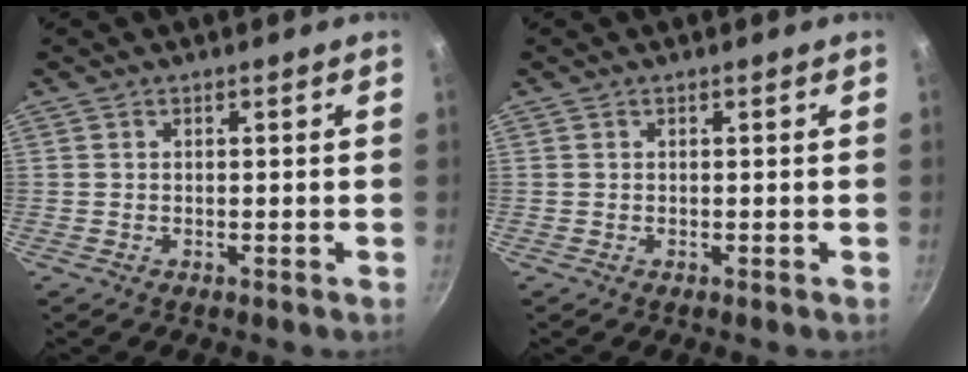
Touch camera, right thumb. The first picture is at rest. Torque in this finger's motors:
{"motor_torque": [0.00, 0.00, 0.00, 0.00, 0.00]}